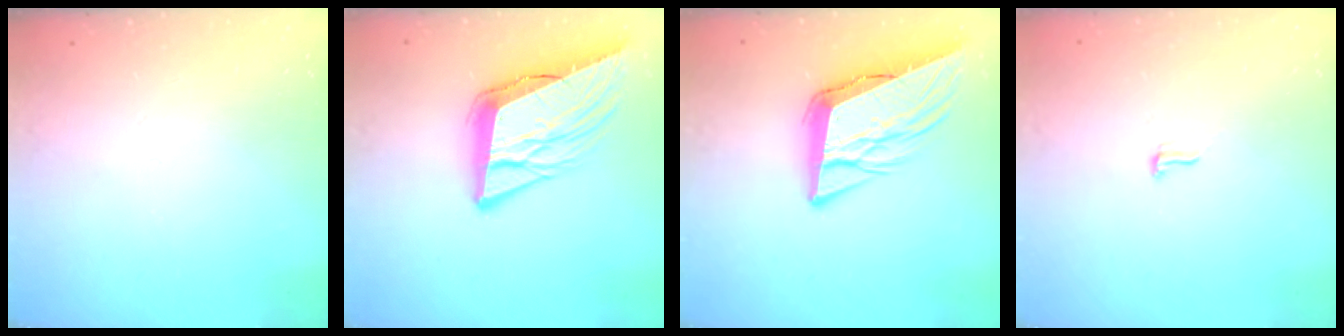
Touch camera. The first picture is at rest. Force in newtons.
{"total": 15.9, "press": 15.6, "slide": 3.0}
{"total": 12.3, "press": 11.7, "slide": 3.6}
{"total": 5.1, "press": 4.7, "slide": 2.0}